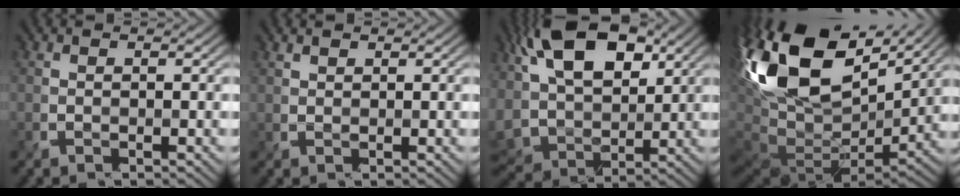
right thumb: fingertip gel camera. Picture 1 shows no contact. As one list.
[{"total": 0.9, "force": [0.9, -0.2, 0.2], "torque": [-0.014, -0.005, 0.025]}, {"total": 14.4, "force": [5.8, 8.1, 10.5], "torque": [-0.222, 0.007, 0.113]}, {"total": 19.3, "force": [6.5, 10.1, 15.1], "torque": [-0.347, 0.010, 0.149]}]